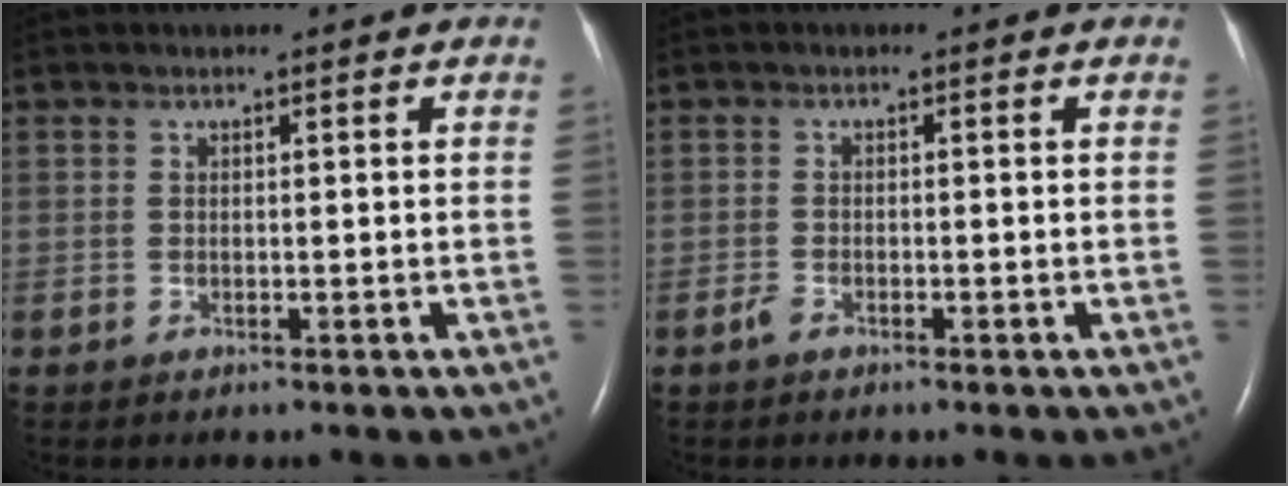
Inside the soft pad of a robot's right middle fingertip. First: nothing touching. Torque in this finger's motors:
{"motor_torque": [0.25, -0.08, -0.02, 0.01]}